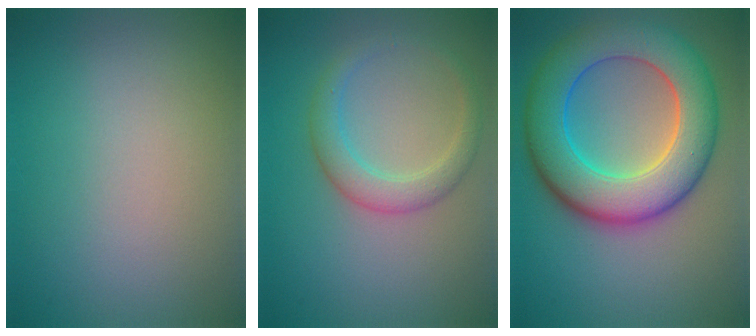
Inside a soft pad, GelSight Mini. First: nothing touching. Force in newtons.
{"total": 2.8, "press": 2.8, "slide": 0.2}
{"total": 10.0, "press": 10.0, "slide": 0.2}